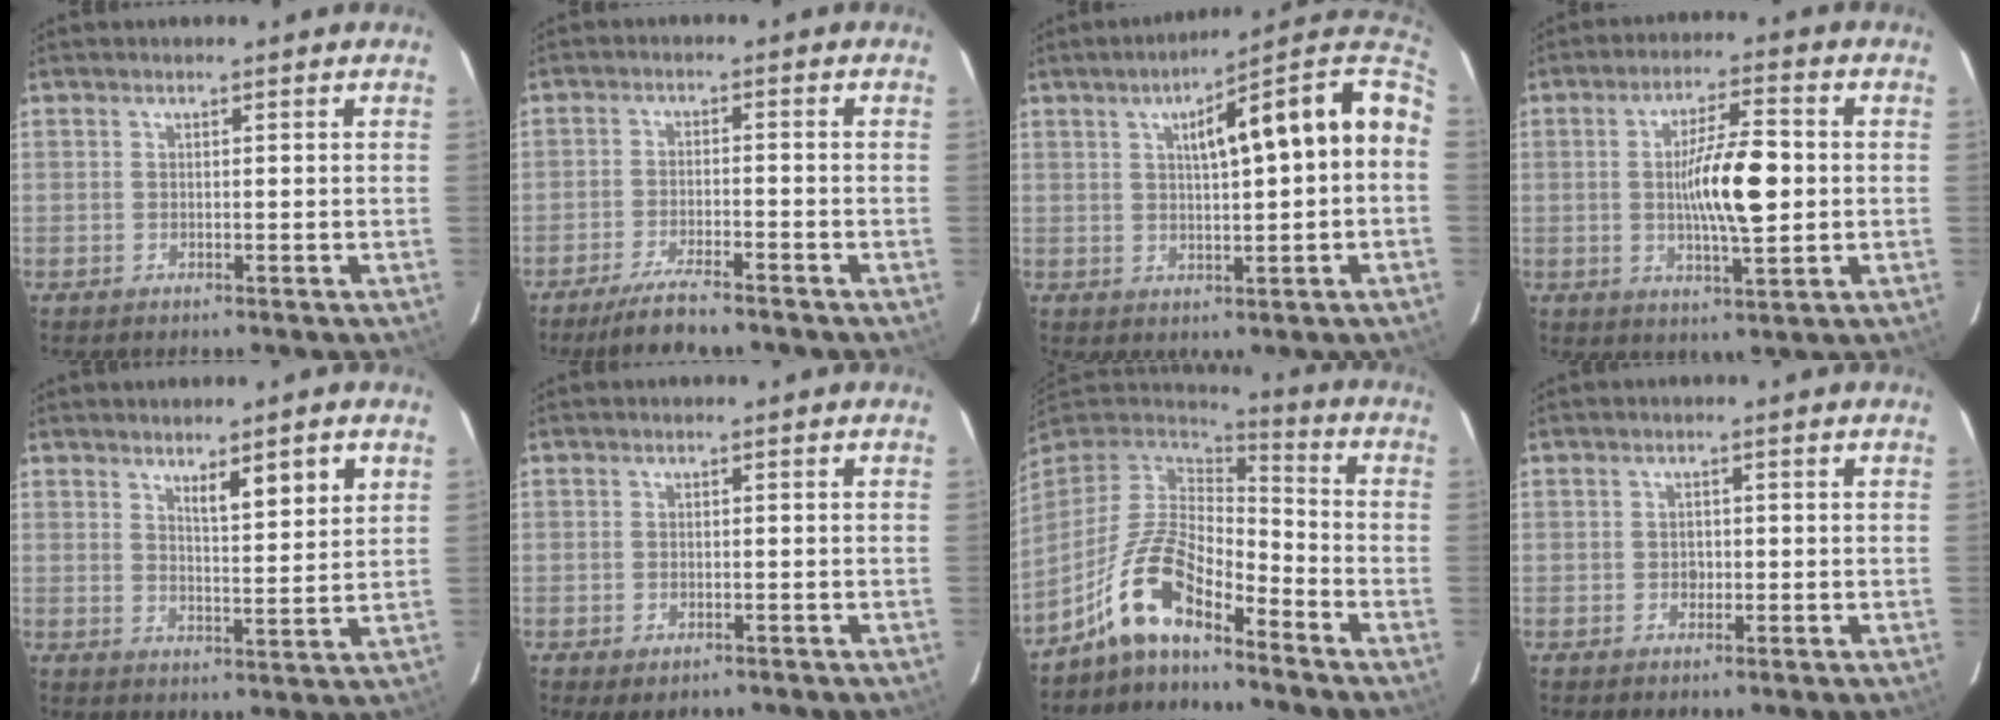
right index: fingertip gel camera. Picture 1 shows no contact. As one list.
[{"total": 7.5, "force": [-6.2, 0.4, 4.1], "torque": [-0.070, -0.020, -0.106]}, {"total": 16.3, "force": [3.0, 2.1, 15.8], "torque": [-0.226, 0.040, 0.037]}, {"total": 10.2, "force": [-0.1, 1.8, 10.0], "torque": [-0.174, 0.005, -0.002]}, {"total": 6.1, "force": [3.5, 0.5, 4.9], "torque": [-0.077, -0.006, 0.056]}, {"total": 2.7, "force": [-1.7, 1.4, 1.6], "torque": [-0.026, -0.005, -0.017]}, {"total": 10.9, "force": [-7.4, 3.6, 7.1], "torque": [-0.157, 0.025, -0.144]}, {"total": 1.2, "force": [-0.3, 1.0, 0.7], "torque": [-0.011, 0.003, -0.003]}]